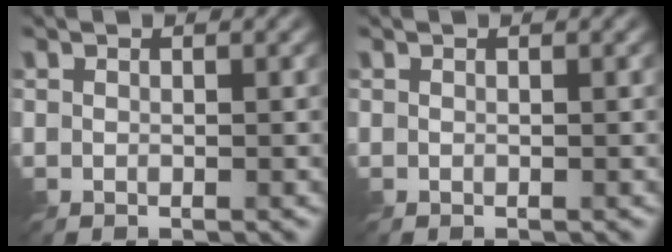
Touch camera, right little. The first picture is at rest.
{"total": 0.0}